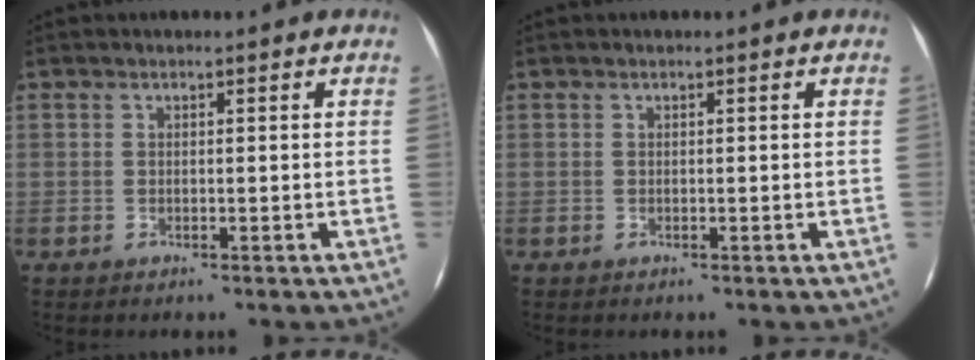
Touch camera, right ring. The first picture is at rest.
{"total": 0.0}